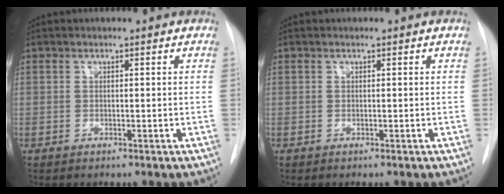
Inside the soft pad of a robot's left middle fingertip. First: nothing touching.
{"total": 0.0}